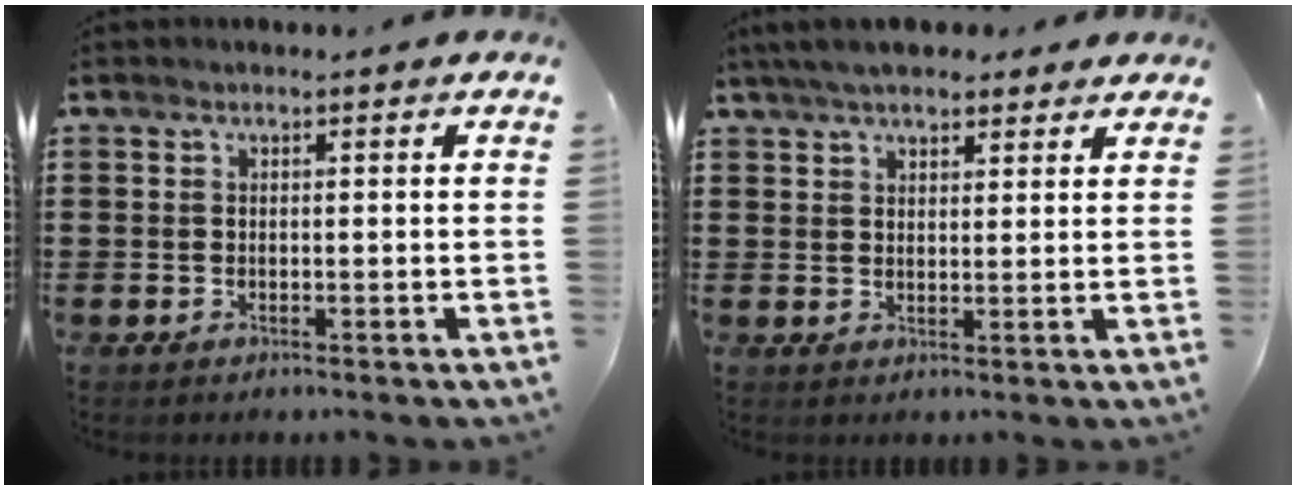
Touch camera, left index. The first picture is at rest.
{"total": 5.0, "force": [4.4, 1.5, 2.0], "torque": [-0.051, 0.000, 0.082]}